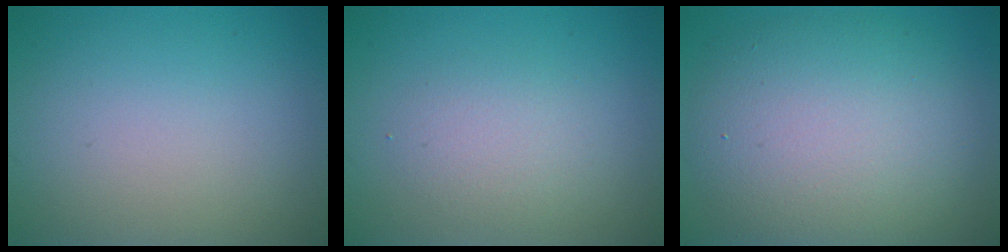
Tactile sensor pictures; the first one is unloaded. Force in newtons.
{"total": 2.2, "press": 2.1, "slide": 0.2}
{"total": 9.6, "press": 9.6, "slide": 0.4}